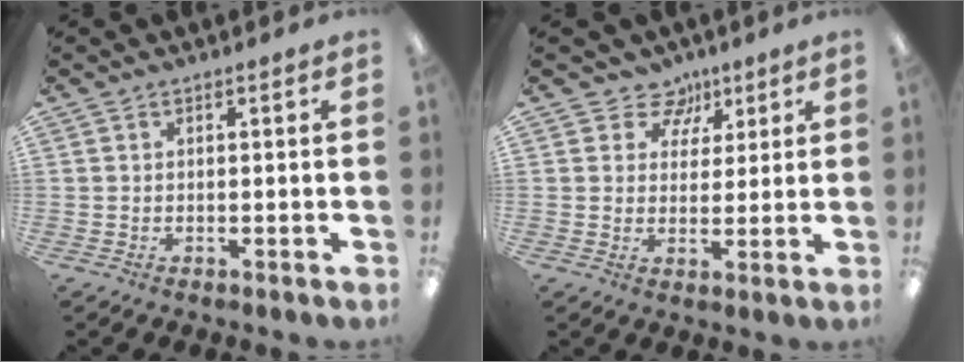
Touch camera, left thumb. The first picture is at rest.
{"total": 7.5, "force": [4.2, 6.0, 1.7], "torque": [-0.019, -0.023, 0.077]}